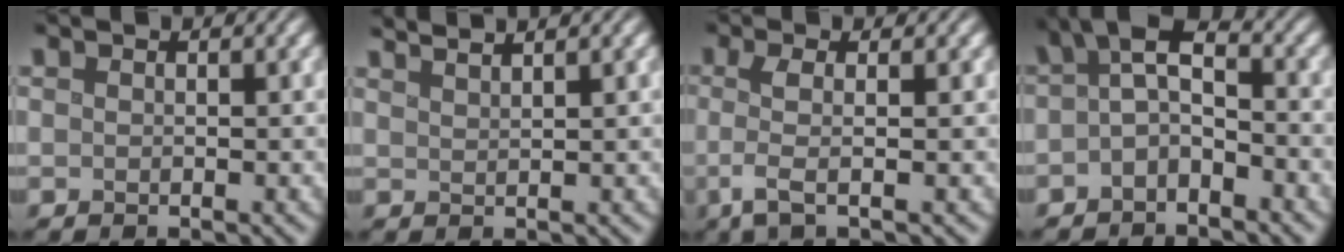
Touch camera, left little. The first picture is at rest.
{"total": 2.8, "force": [2.4, 0.7, 1.4], "torque": [0.002, 0.009, 0.020]}
{"total": 3.2, "force": [-0.3, 0.9, 3.1], "torque": [-0.060, -0.004, -0.011]}
{"total": 3.7, "force": [-0.7, 1.8, 3.1], "torque": [-0.049, 0.015, -0.027]}